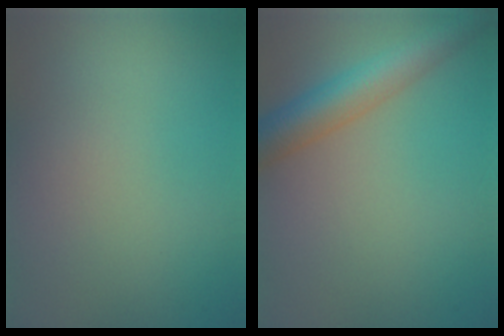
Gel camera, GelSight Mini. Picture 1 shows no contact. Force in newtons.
{"total": 4.8, "press": 4.8, "slide": 0.1}